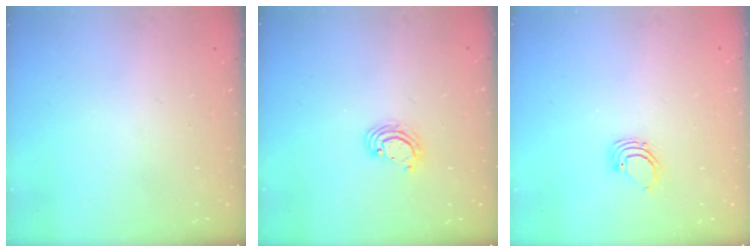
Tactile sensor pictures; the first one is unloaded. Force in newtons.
{"total": 3.7, "press": 3.7, "slide": 0.2}
{"total": 2.7, "press": 2.7, "slide": 0.1}